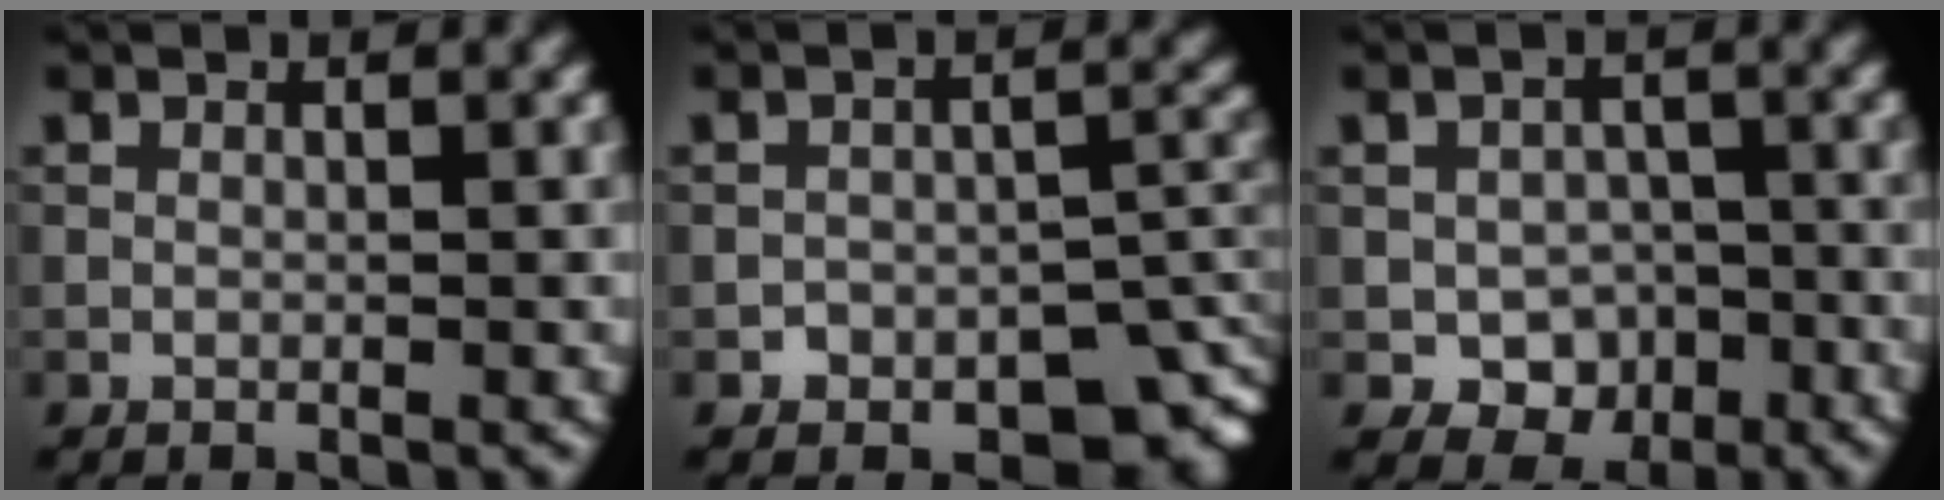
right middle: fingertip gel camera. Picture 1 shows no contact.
{"total": 7.6, "force": [-4.8, 4.6, 3.7], "torque": [-0.021, -0.003, -0.068]}
{"total": 4.1, "force": [-1.4, 3.2, 2.0], "torque": [-0.024, -0.009, -0.022]}